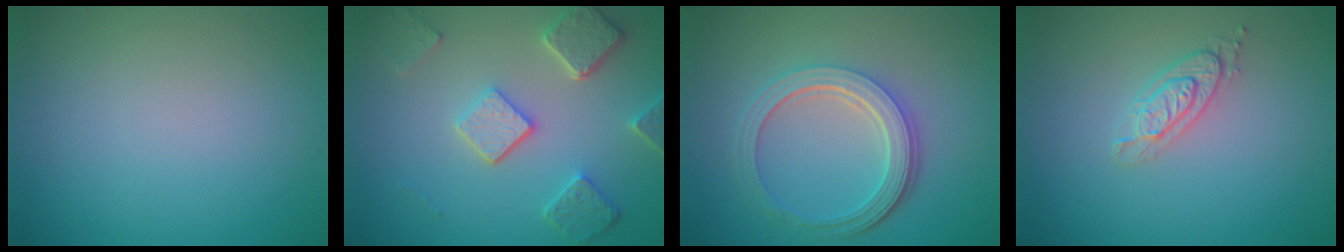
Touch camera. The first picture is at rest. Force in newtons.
{"total": 5.0, "press": 3.9, "slide": 3.1}
{"total": 5.2, "press": 3.9, "slide": 3.4}
{"total": 2.0, "press": 1.9, "slide": 0.4}